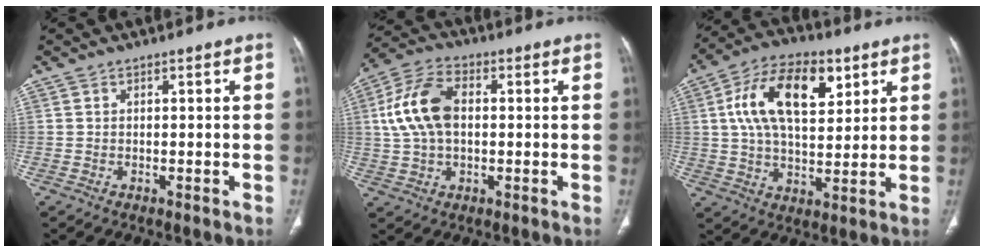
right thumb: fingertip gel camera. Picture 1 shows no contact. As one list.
[{"total": 12.1, "force": [1.3, 7.5, 9.4], "torque": [-0.188, 0.023, 0.021]}, {"total": 17.3, "force": [6.0, 9.4, 13.2], "torque": [-0.208, -0.003, 0.101]}]